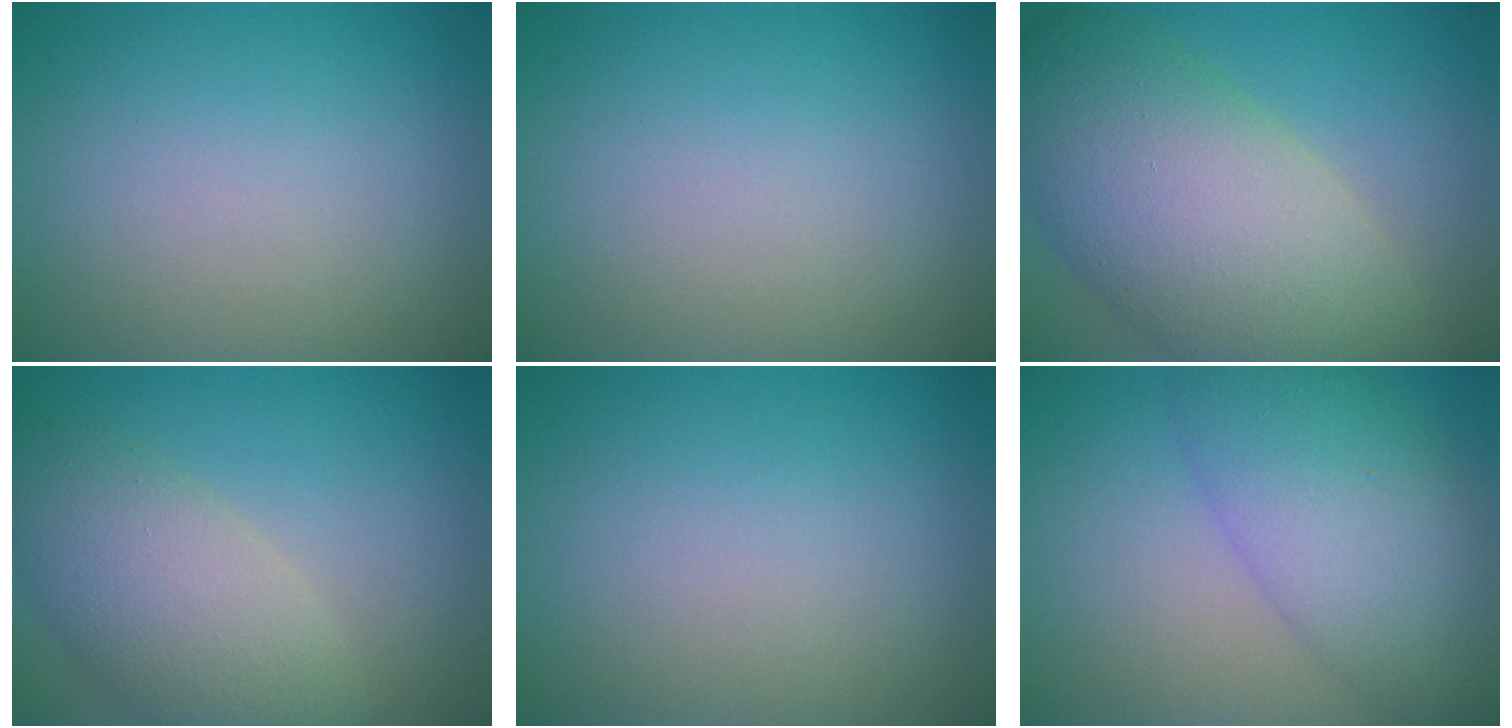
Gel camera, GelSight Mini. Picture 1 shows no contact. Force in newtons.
{"total": 0.0}
{"total": 12.2, "press": 12.2, "slide": 0.9}
{"total": 6.2, "press": 6.1, "slide": 0.7}
{"total": 0.0}
{"total": 8.0, "press": 8.0, "slide": 0.1}